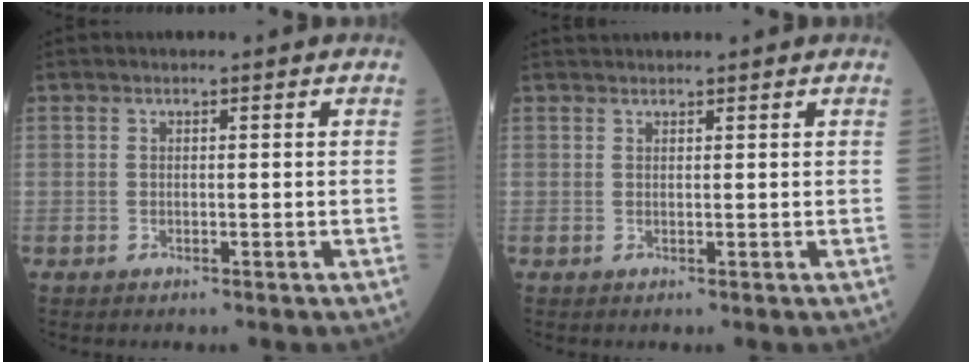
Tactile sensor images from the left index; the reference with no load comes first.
{"total": 1.9, "force": [1.9, -0.1, 0.3], "torque": [-0.005, 0.027, 0.038]}